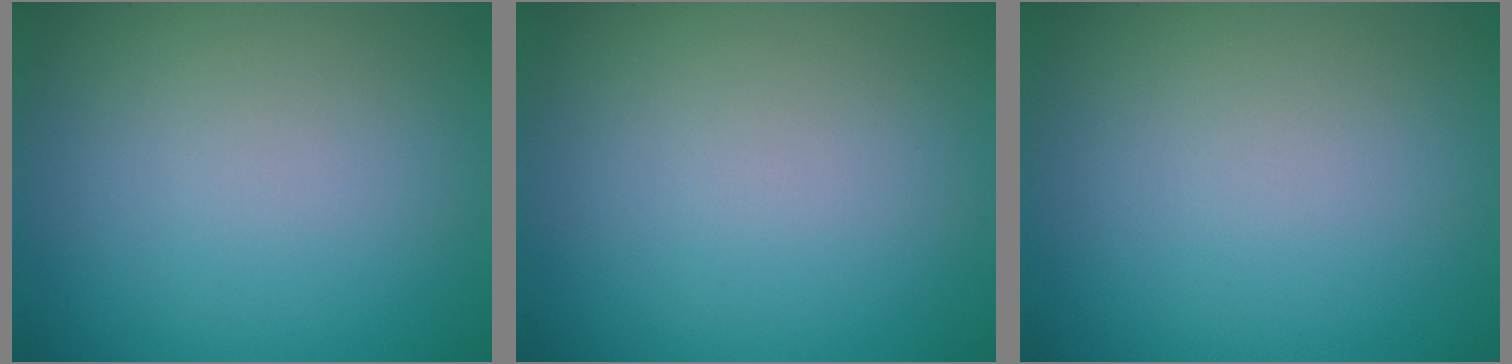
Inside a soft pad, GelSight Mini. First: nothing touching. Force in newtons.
{"total": 0.0}
{"total": 0.0}